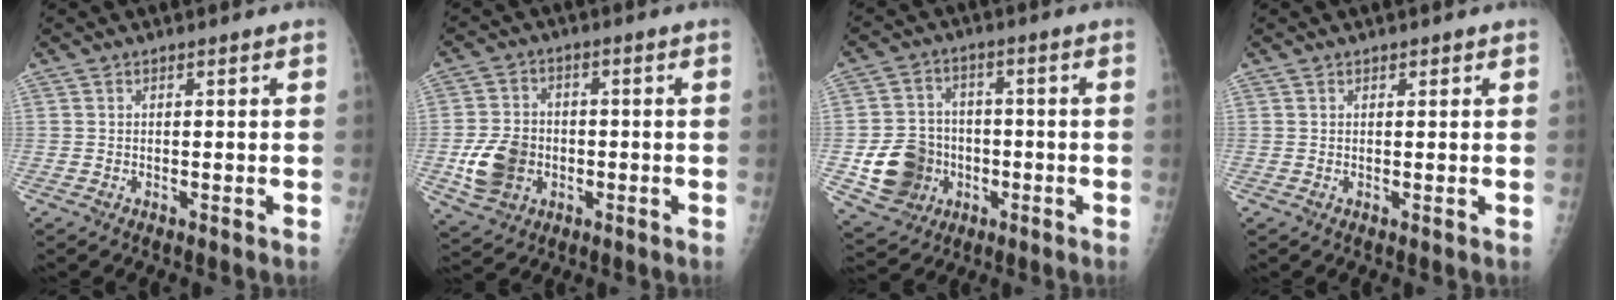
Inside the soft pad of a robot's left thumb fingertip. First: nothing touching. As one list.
[{"total": 9.7, "force": [-2.4, 7.7, 5.4], "torque": [-0.086, 0.009, -0.039]}, {"total": 12.0, "force": [-3.0, 10.5, 5.0], "torque": [-0.061, 0.015, -0.044]}, {"total": 0.6, "force": [0.4, 0.4, 0.3], "torque": [0.001, -0.001, 0.003]}]